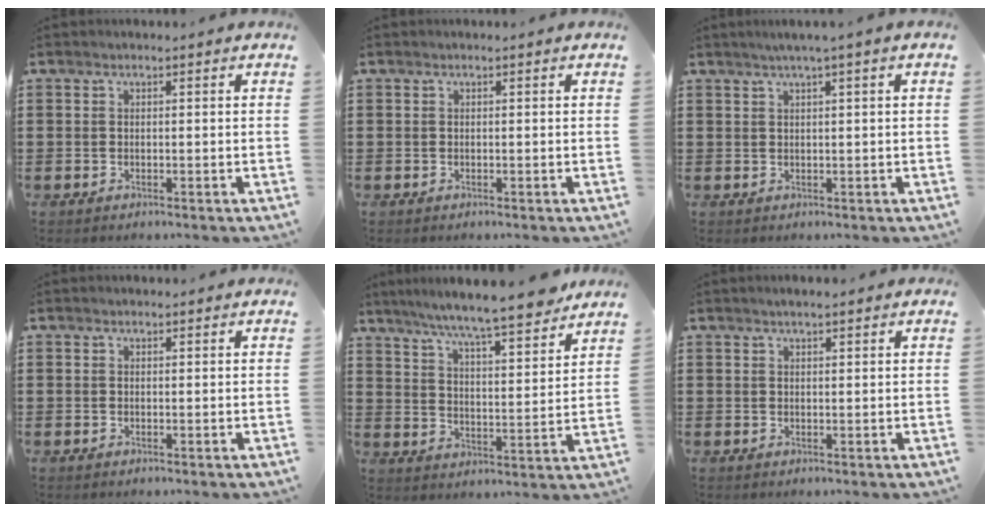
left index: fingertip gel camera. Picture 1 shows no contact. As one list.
[{"total": 0.0}, {"total": 1.6, "force": [0.9, -0.4, 1.3], "torque": [-0.024, -0.003, 0.015]}, {"total": 0.5, "force": [0.5, 0.2, 0.0], "torque": [-0.002, 0.001, 0.010]}, {"total": 8.1, "force": [7.4, 0.0, 3.4], "torque": [-0.086, -0.047, 0.125]}, {"total": 1.5, "force": [1.2, 0.2, 0.8], "torque": [-0.016, 0.002, 0.023]}]